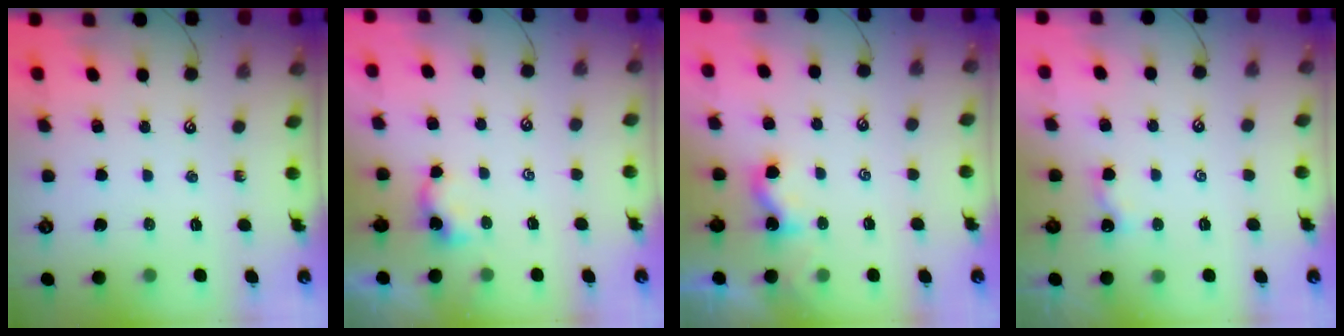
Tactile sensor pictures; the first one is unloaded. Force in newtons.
{"total": 0.0}
{"total": 1.9, "press": 1.9, "slide": 0.1}
{"total": 2.1, "press": 2.1, "slide": 0.2}